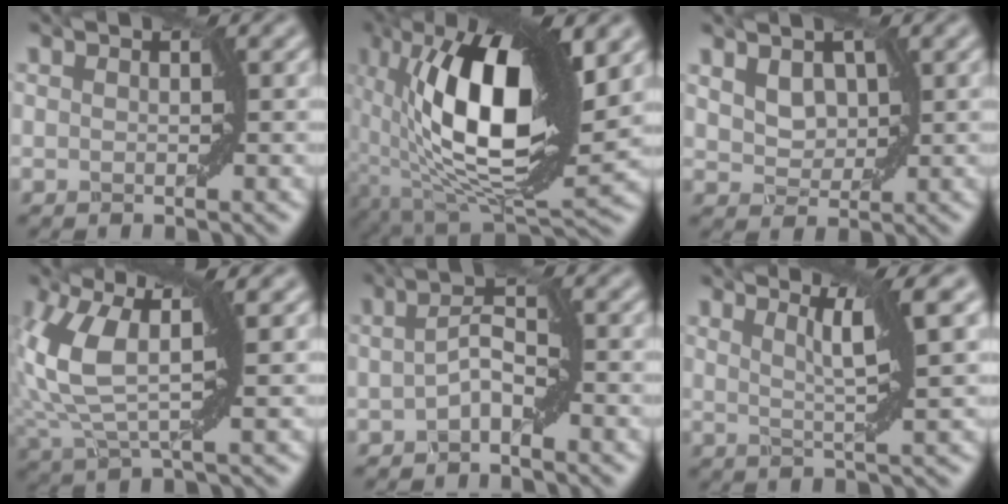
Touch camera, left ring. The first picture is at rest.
{"total": 15.1, "force": [2.5, 6.3, 13.5], "torque": [-0.223, 0.003, 0.035]}
{"total": 3.6, "force": [1.8, 2.3, 2.1], "torque": [-0.049, 0.011, 0.032]}
{"total": 9.1, "force": [1.6, 4.3, 7.9], "torque": [-0.183, 0.007, 0.026]}
{"total": 2.3, "force": [-0.8, 0.7, 2.0], "torque": [-0.038, 0.010, -0.018]}
{"total": 4.9, "force": [2.3, 0.5, 4.4], "torque": [-0.067, 0.004, 0.041]}